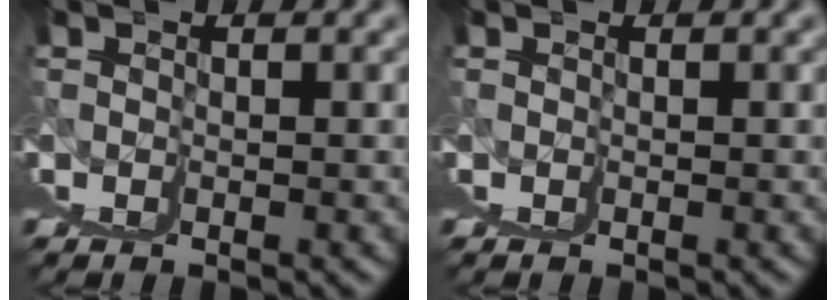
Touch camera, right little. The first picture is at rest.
{"total": 0.0}